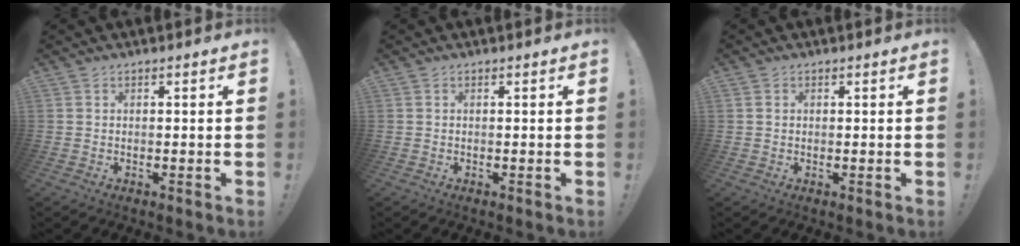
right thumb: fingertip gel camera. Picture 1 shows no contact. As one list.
[{"total": 0.0}, {"total": 0.8, "force": [0.2, 0.7, 0.3], "torque": [-0.006, 0.004, 0.005]}]